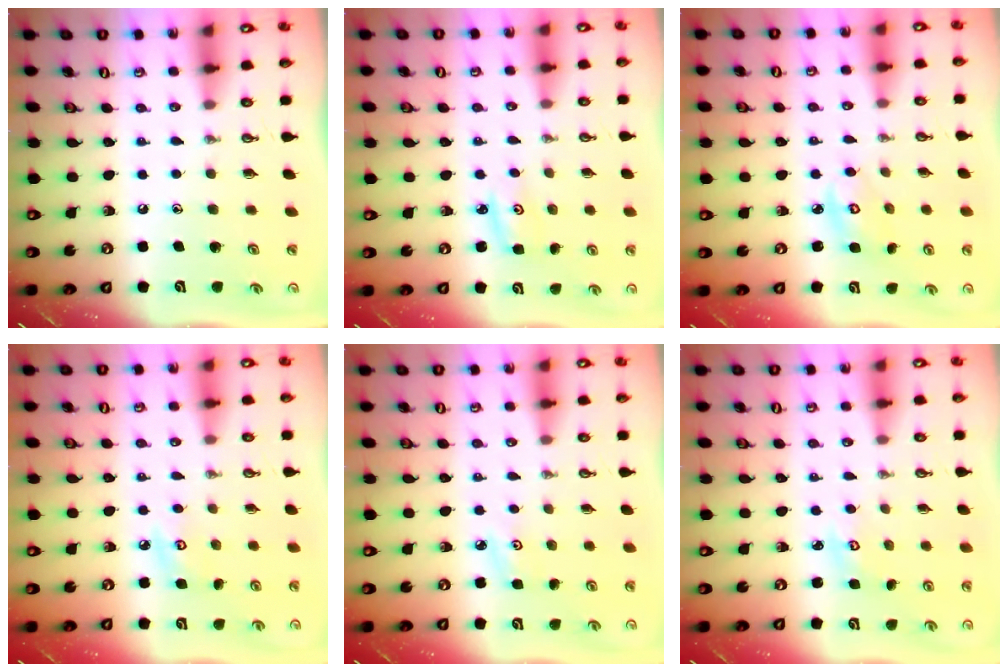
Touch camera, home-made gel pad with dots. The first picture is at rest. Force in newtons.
{"total": 2.9, "press": 2.9, "slide": 0.2}
{"total": 4.5, "press": 4.4, "slide": 0.2}
{"total": 5.8, "press": 5.8, "slide": 0.5}
{"total": 3.5, "press": 3.4, "slide": 0.4}
{"total": 2.7, "press": 2.7, "slide": 0.4}